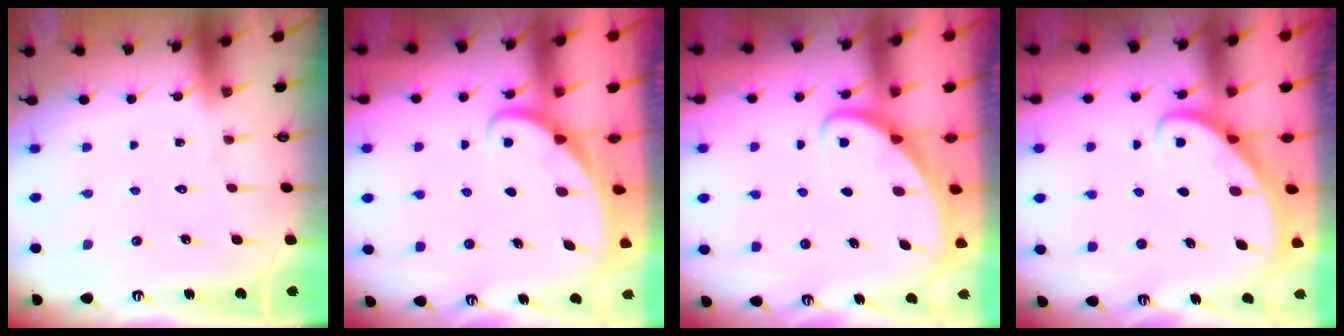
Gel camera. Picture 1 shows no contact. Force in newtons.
{"total": 1.9, "press": 1.9, "slide": 0.1}
{"total": 2.2, "press": 2.2, "slide": 0.2}
{"total": 2.7, "press": 2.7, "slide": 0.2}